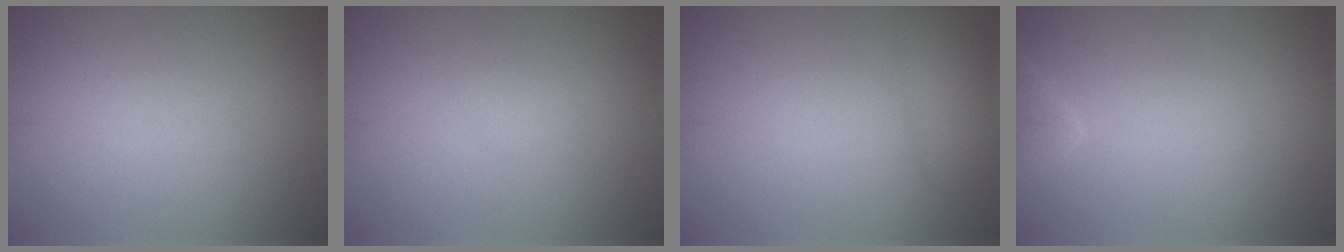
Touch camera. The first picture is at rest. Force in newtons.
{"total": 1.0, "press": 1.0, "slide": 0.1}
{"total": 1.7, "press": 1.6, "slide": 0.2}
{"total": 2.0, "press": 2.0, "slide": 0.2}